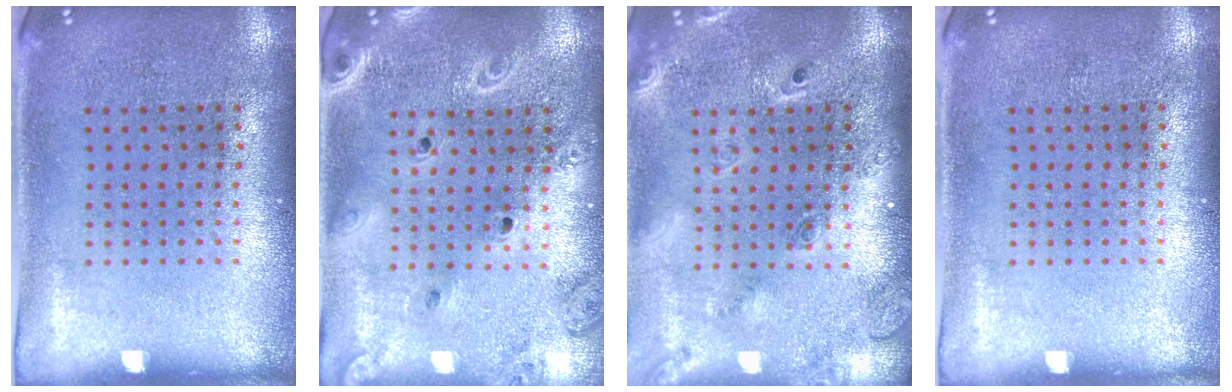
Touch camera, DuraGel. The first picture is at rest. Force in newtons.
{"total": 2.1, "press": 1.9, "slide": 0.9}
{"total": 2.3, "press": 1.7, "slide": 1.5}
{"total": 0.0}